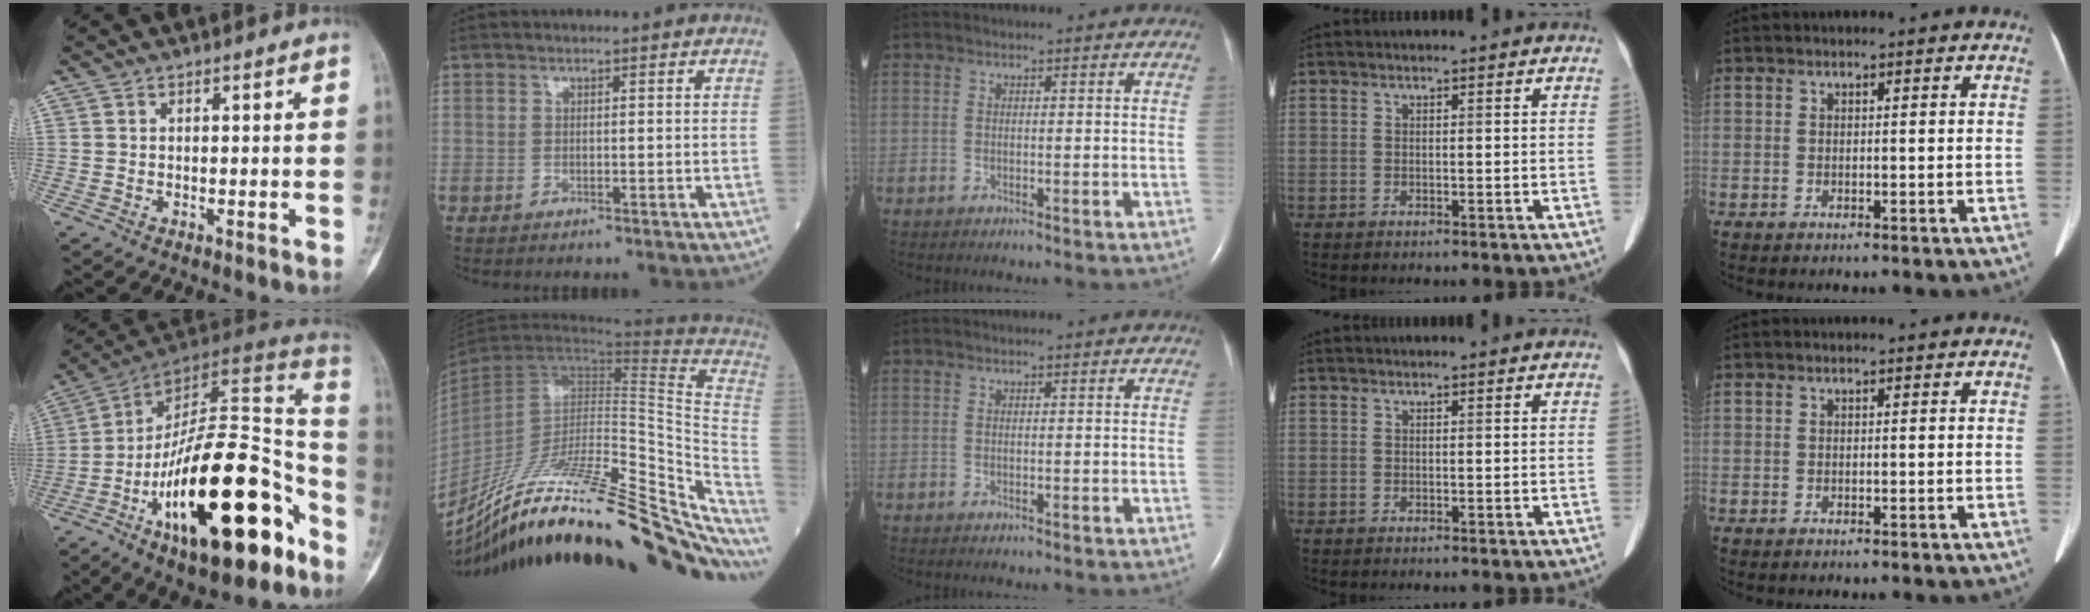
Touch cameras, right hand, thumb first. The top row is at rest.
{"thumb": {"total": 29.5, "force": [-13.5, 11.9, 23.3], "torque": [-0.324, 0.077, -0.210]}, "index": {"total": 33.5, "force": [-25.2, 7.5, 20.8], "torque": [-0.241, -0.014, -0.368]}}